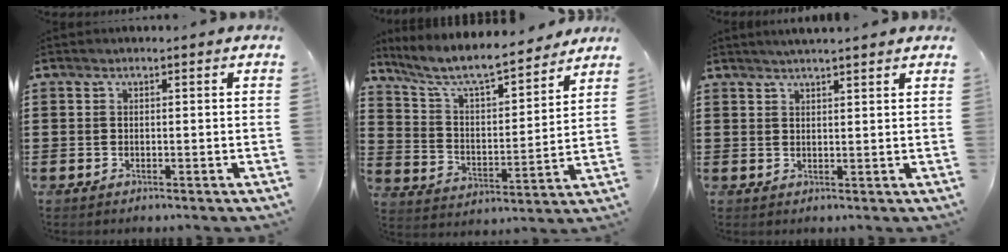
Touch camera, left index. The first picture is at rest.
{"total": 7.9, "force": [6.8, 0.9, 3.9], "torque": [-0.104, -0.042, 0.111]}
{"total": 2.1, "force": [1.9, -0.2, 0.6], "torque": [-0.017, -0.002, 0.036]}